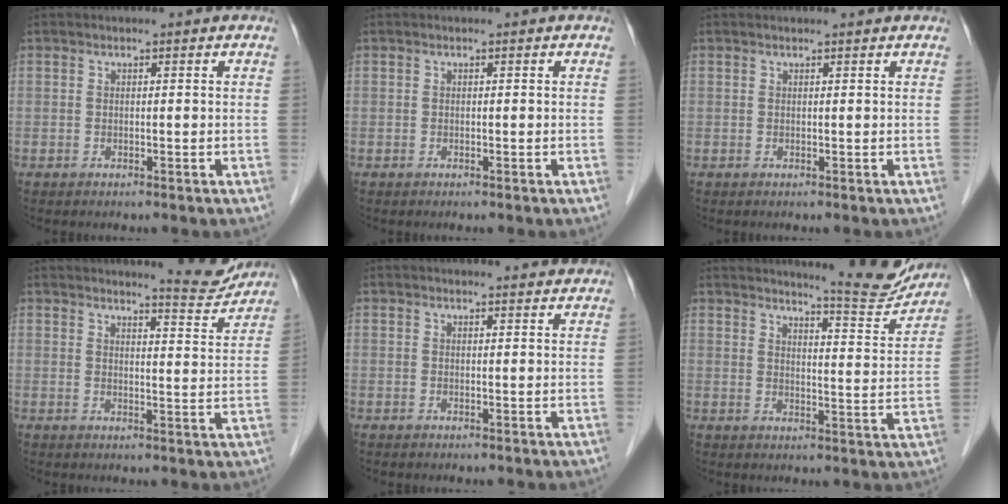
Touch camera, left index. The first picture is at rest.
{"total": 0.0}
{"total": 1.6, "force": [1.6, 0.0, 0.3], "torque": [-0.009, 0.006, 0.019]}
{"total": 6.2, "force": [6.1, 0.1, 0.8], "torque": [-0.018, -0.029, 0.071]}
{"total": 3.8, "force": [3.8, 0.4, 0.6], "torque": [-0.013, 0.005, 0.037]}
{"total": 10.5, "force": [10.4, -0.1, 2.0], "torque": [-0.028, -0.038, 0.128]}